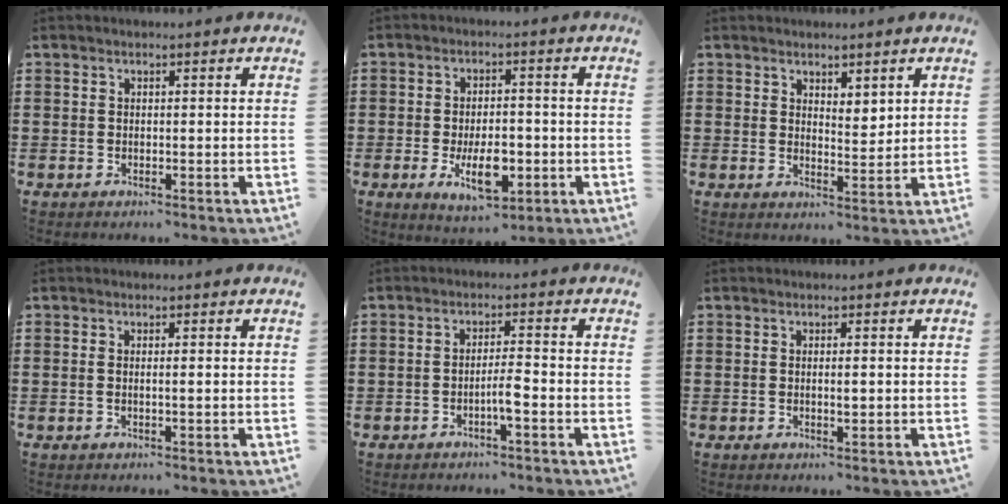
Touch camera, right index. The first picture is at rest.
{"total": 8.0, "force": [-2.3, 3.9, 6.7], "torque": [-0.118, -0.009, -0.044]}
{"total": 2.9, "force": [2.6, 1.3, 0.4], "torque": [-0.006, -0.001, 0.047]}
{"total": 0.9, "force": [-0.1, -0.1, 0.9], "torque": [-0.016, -0.005, -0.001]}
{"total": 3.4, "force": [-1.5, 0.2, 3.0], "torque": [-0.061, -0.003, -0.030]}
{"total": 1.4, "force": [-0.1, 0.2, 1.4], "torque": [-0.025, -0.003, -0.002]}